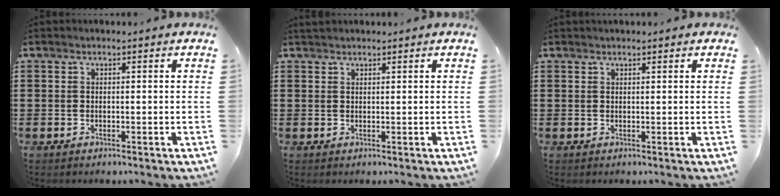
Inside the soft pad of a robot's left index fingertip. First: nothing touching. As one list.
[{"total": 1.0, "force": [1.0, 0.4, 0.2], "torque": [-0.006, 0.002, 0.019]}, {"total": 0.8, "force": [0.7, 0.2, 0.4], "torque": [-0.008, 0.002, 0.013]}]